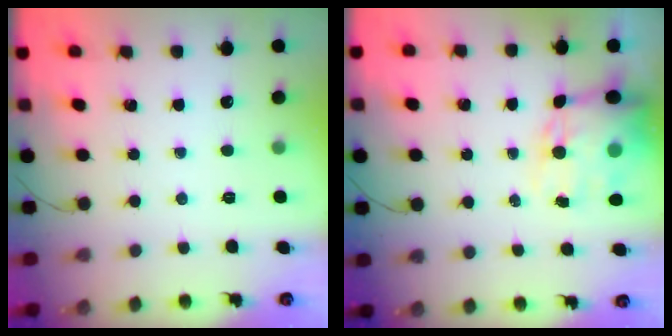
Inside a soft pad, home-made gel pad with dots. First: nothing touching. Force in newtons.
{"total": 14.2, "press": 13.8, "slide": 3.4}